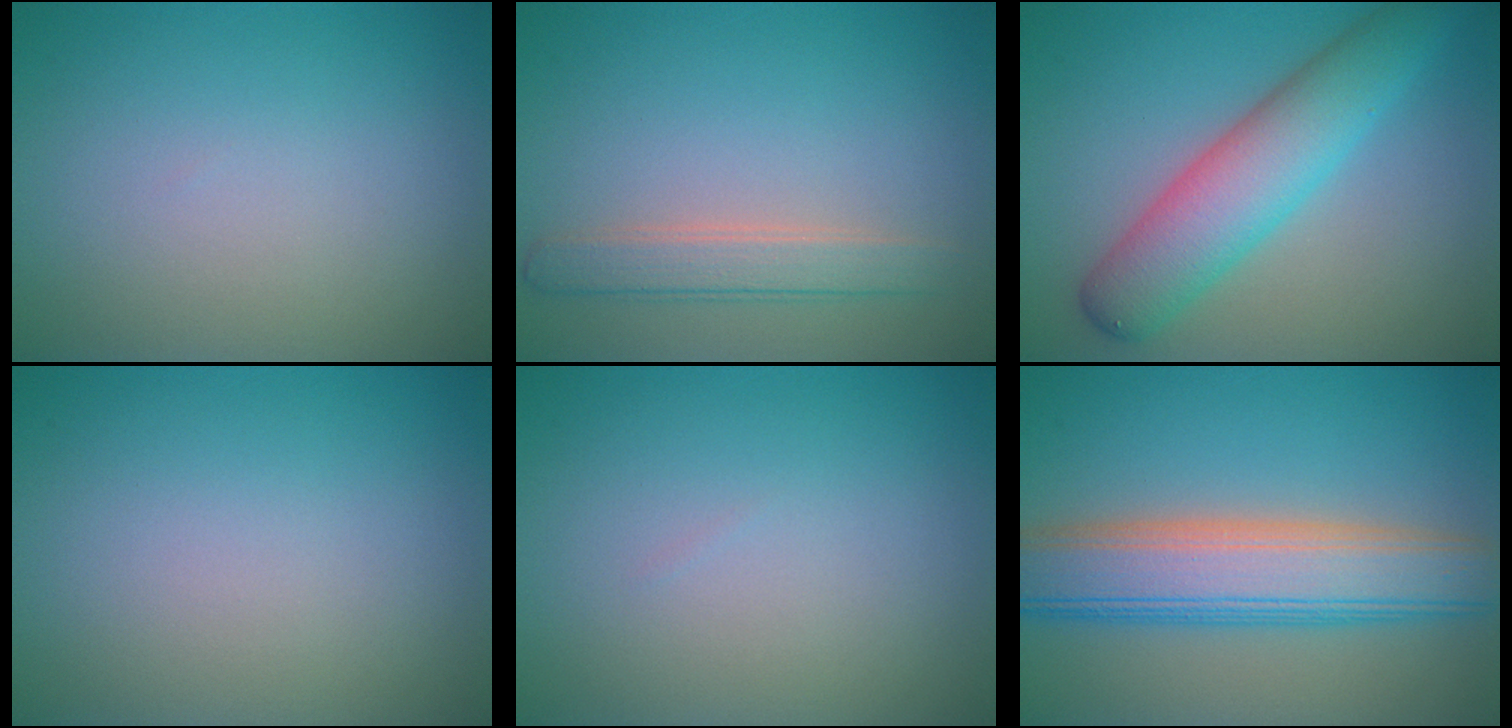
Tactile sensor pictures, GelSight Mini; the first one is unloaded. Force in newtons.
{"total": 2.6, "press": 2.6, "slide": 0.1}
{"total": 6.5, "press": 6.5, "slide": 0.2}
{"total": 0.0}
{"total": 0.0}
{"total": 8.1, "press": 8.1, "slide": 0.5}